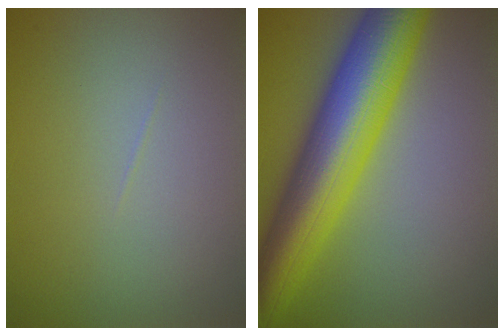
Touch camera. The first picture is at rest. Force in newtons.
{"total": 11.8, "press": 11.8, "slide": 0.1}